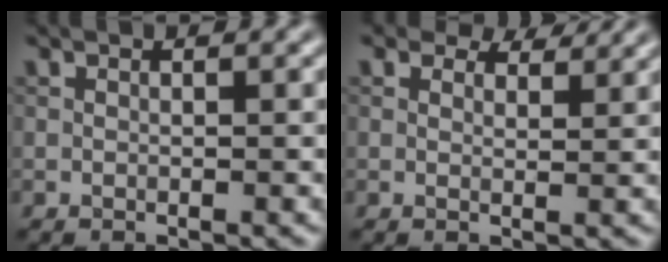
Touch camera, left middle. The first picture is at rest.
{"total": 3.5, "force": [3.0, 1.3, 1.3], "torque": [-0.021, -0.004, 0.035]}